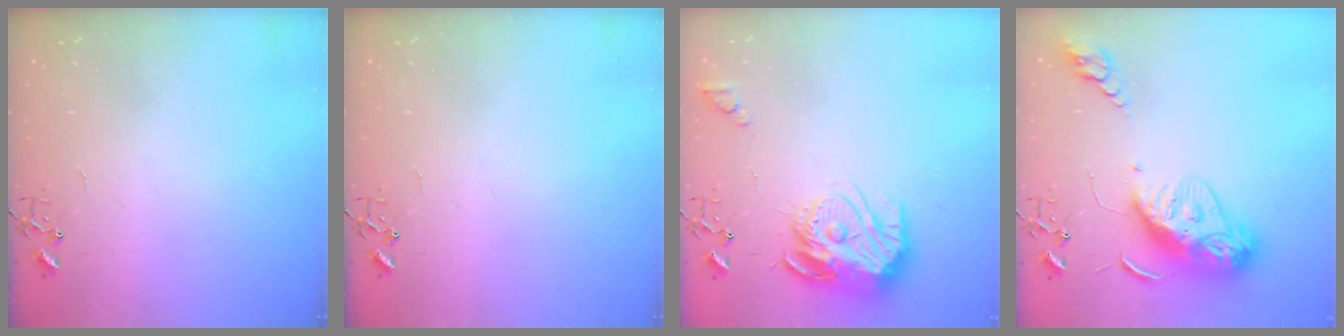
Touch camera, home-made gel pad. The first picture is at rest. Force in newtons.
{"total": 0.0}
{"total": 16.7, "press": 16.7, "slide": 1.6}
{"total": 14.4, "press": 14.4, "slide": 1.3}